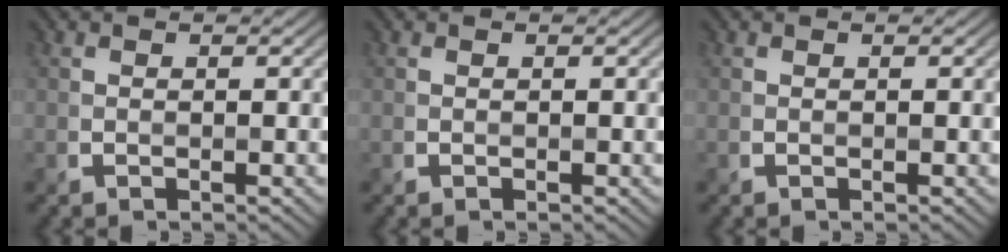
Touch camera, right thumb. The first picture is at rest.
{"total": 0.0}
{"total": 0.0}